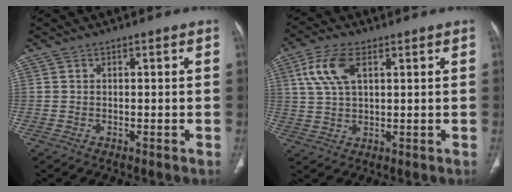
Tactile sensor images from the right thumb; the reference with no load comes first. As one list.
[{"total": 8.1, "force": [3.1, 4.0, 6.3], "torque": [-0.137, 0.003, 0.064]}]